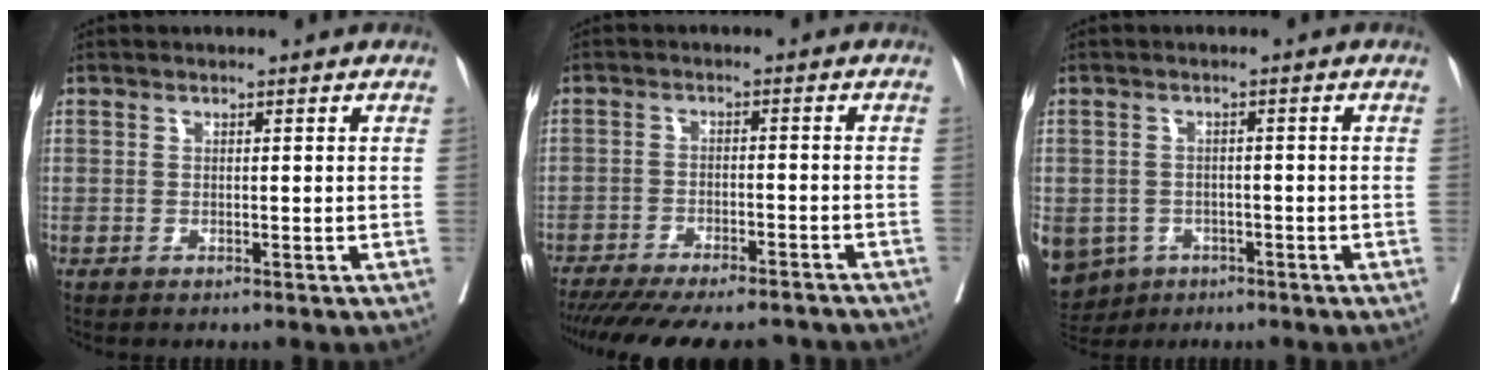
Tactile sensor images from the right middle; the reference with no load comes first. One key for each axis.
{"total": 19.8, "fx": -17.4, "fy": 4.3, "fz": 8.3, "tx": -0.163, "ty": -0.027, "tz": -0.237}
{"total": 12.0, "fx": -6.1, "fy": 9.6, "fz": 3.8, "tx": -0.117, "ty": -0.006, "tz": -0.081}